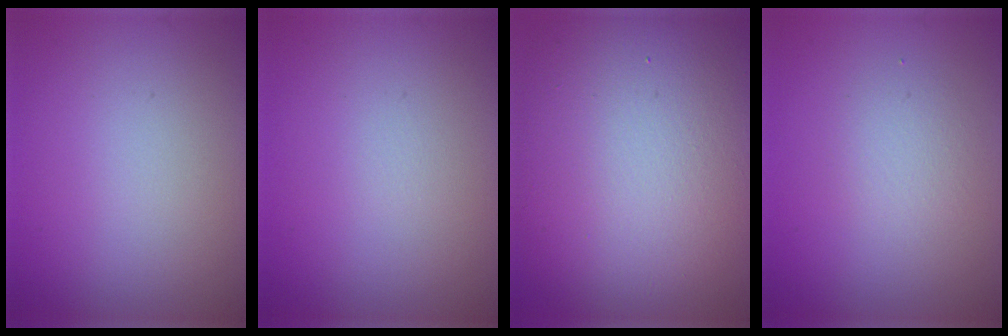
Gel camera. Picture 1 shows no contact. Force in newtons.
{"total": 0.0}
{"total": 17.0, "press": 16.9, "slide": 1.3}
{"total": 1.6, "press": 1.6, "slide": 0.2}